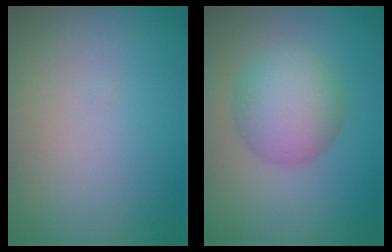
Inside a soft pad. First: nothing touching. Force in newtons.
{"total": 5.7, "press": 5.7, "slide": 0.2}